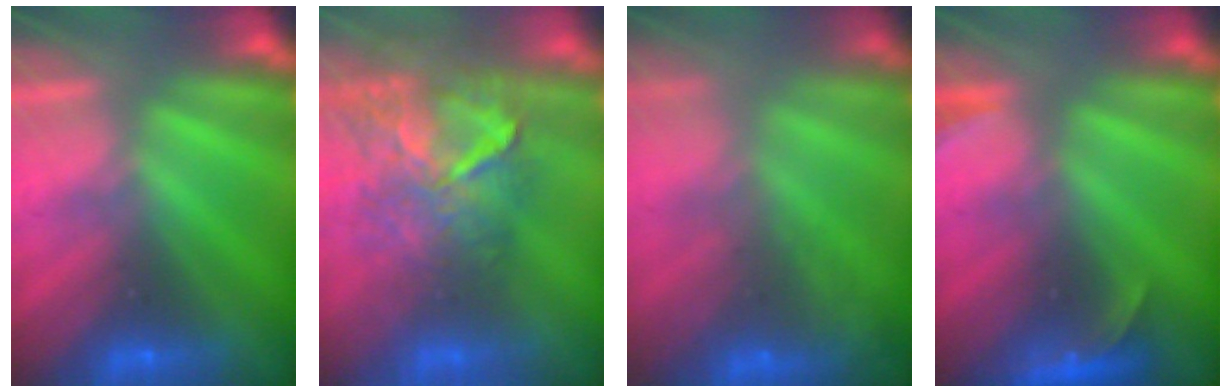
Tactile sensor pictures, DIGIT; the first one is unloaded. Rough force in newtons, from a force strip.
{"total": 9.5}
{"total": 7.7}
{"total": 2.6}